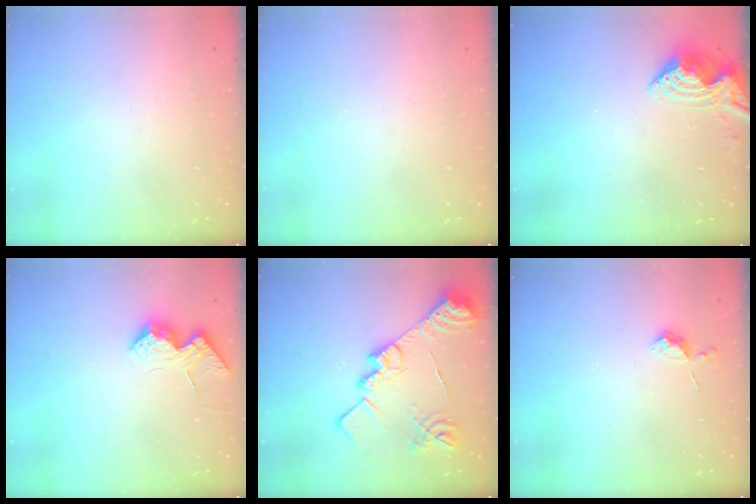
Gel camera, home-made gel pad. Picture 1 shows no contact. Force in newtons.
{"total": 0.0}
{"total": 8.1, "press": 8.1, "slide": 0.3}
{"total": 16.2, "press": 16.2, "slide": 0.4}
{"total": 19.6, "press": 19.5, "slide": 1.6}
{"total": 7.0, "press": 6.9, "slide": 0.9}